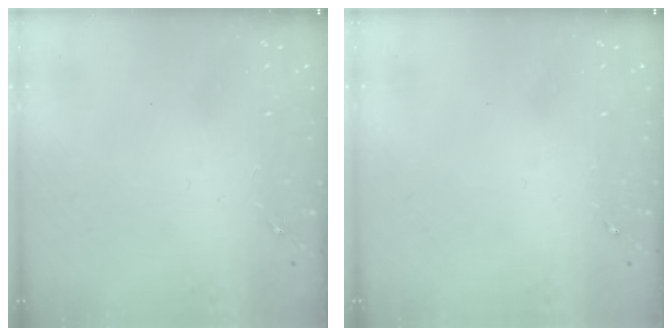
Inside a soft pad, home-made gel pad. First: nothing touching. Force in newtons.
{"total": 0.0}